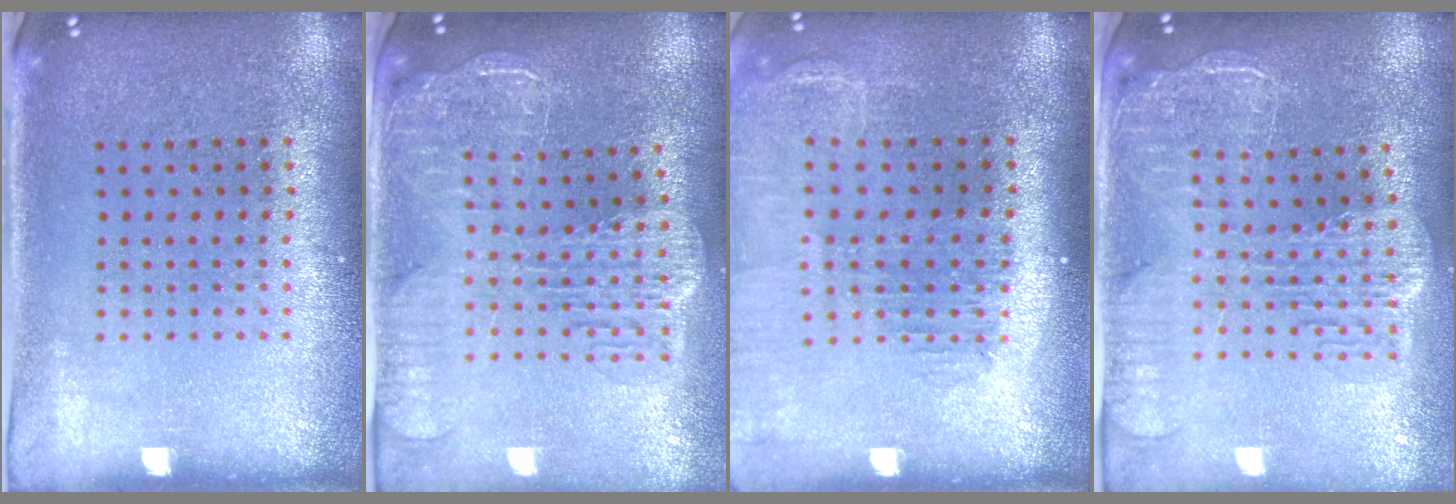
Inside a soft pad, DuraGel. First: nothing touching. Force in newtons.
{"total": 2.8, "press": 2.4, "slide": 1.6}
{"total": 1.4, "press": 1.4, "slide": 0.2}
{"total": 2.7, "press": 2.3, "slide": 1.4}